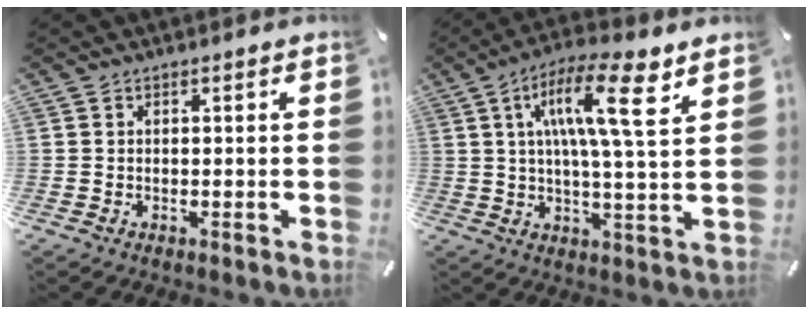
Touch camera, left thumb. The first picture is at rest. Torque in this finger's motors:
{"motor_torque": [0.54, 0.55, 1.76, -1.01, 0.52]}